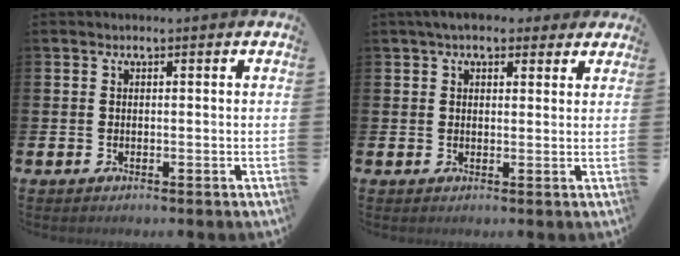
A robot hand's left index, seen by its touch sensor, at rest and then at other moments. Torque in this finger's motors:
{"motor_torque": [1.32, -0.82, 1.05, 0.21]}